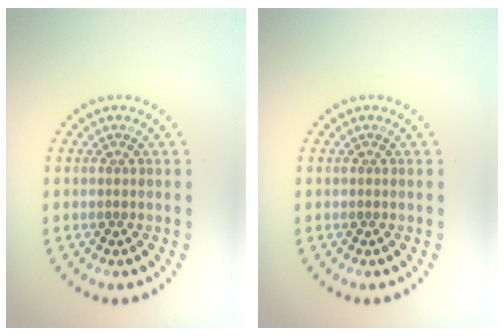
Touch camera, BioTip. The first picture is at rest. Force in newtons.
{"total": 0.0}